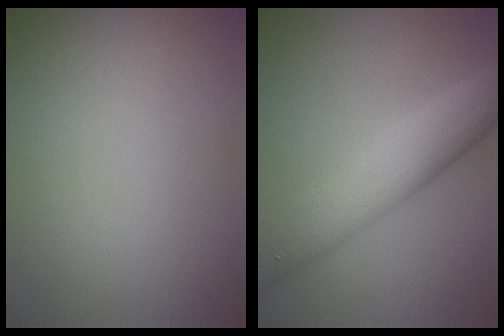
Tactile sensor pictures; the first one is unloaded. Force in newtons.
{"total": 6.6, "press": 6.6, "slide": 0.1}